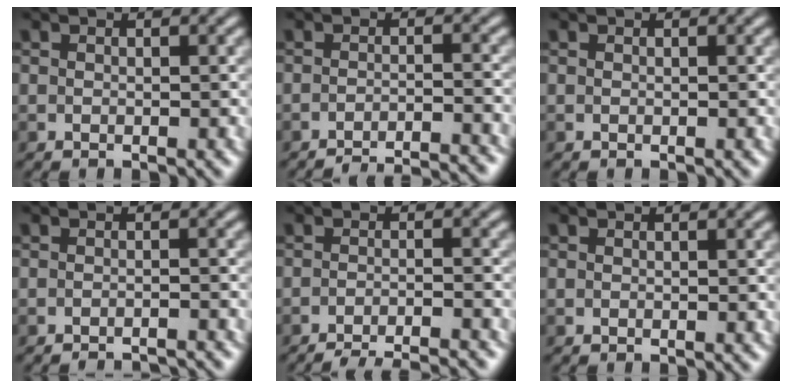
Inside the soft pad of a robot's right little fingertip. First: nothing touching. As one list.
[{"total": 6.1, "force": [-5.8, 0.8, 1.9], "torque": [-0.003, 0.007, -0.079]}, {"total": 0.0}, {"total": 1.9, "force": [-1.7, 0.0, 0.8], "torque": [-0.003, 0.001, -0.030]}, {"total": 6.4, "force": [-5.8, 0.9, 2.6], "torque": [-0.016, -0.005, -0.083]}, {"total": 0.0}]